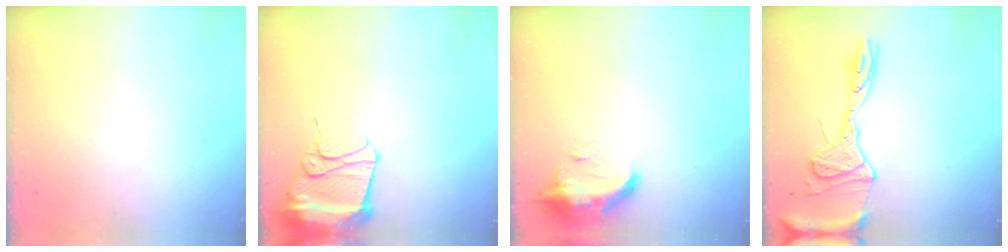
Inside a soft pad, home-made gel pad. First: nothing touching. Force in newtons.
{"total": 13.2, "press": 13.2, "slide": 1.4}
{"total": 12.6, "press": 10.6, "slide": 6.9}
{"total": 15.9, "press": 15.8, "slide": 1.6}